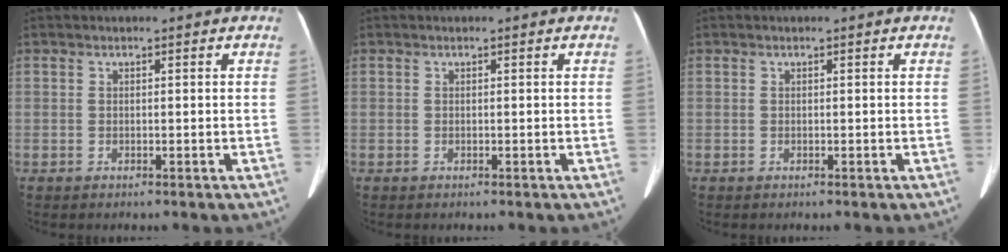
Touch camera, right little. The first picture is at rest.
{"total": 0.0}
{"total": 0.0}